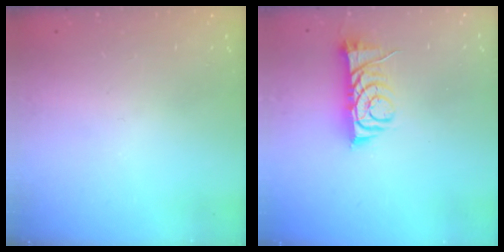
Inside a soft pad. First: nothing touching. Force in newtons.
{"total": 8.2, "press": 8.2, "slide": 0.2}